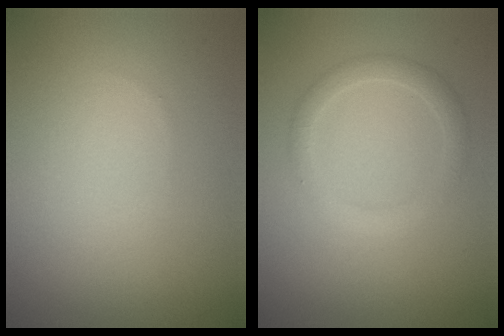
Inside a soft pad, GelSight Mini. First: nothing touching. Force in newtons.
{"total": 2.0, "press": 2.0, "slide": 0.1}